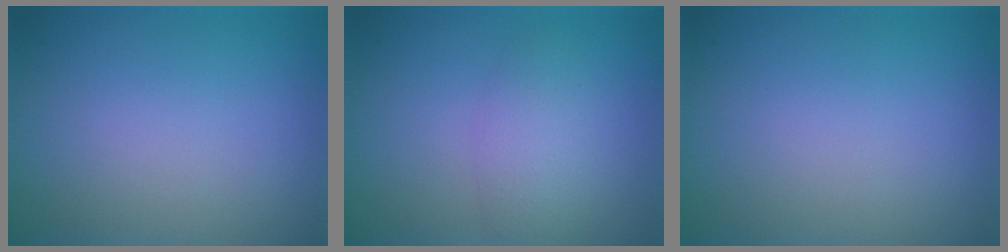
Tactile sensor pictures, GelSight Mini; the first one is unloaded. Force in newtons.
{"total": 2.7, "press": 2.7, "slide": 0.1}
{"total": 0.0}